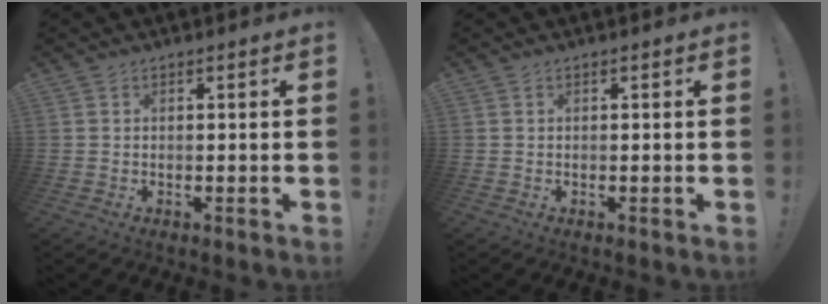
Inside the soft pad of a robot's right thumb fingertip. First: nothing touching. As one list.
[{"total": 0.0}]